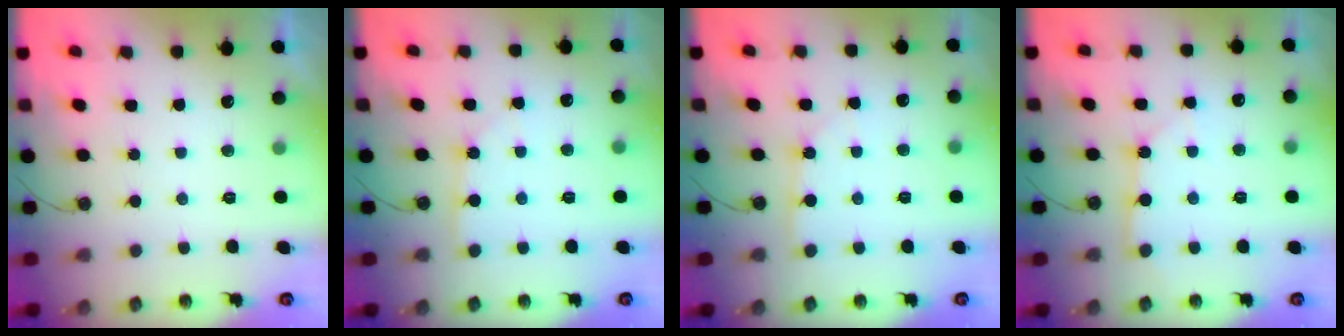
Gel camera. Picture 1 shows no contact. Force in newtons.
{"total": 2.0, "press": 1.9, "slide": 0.3}
{"total": 2.0, "press": 1.9, "slide": 0.3}
{"total": 2.7, "press": 2.7, "slide": 0.3}